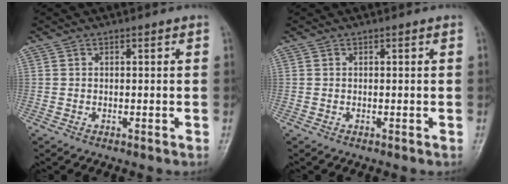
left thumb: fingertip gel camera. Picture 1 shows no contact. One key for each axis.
{"total": 0.0}